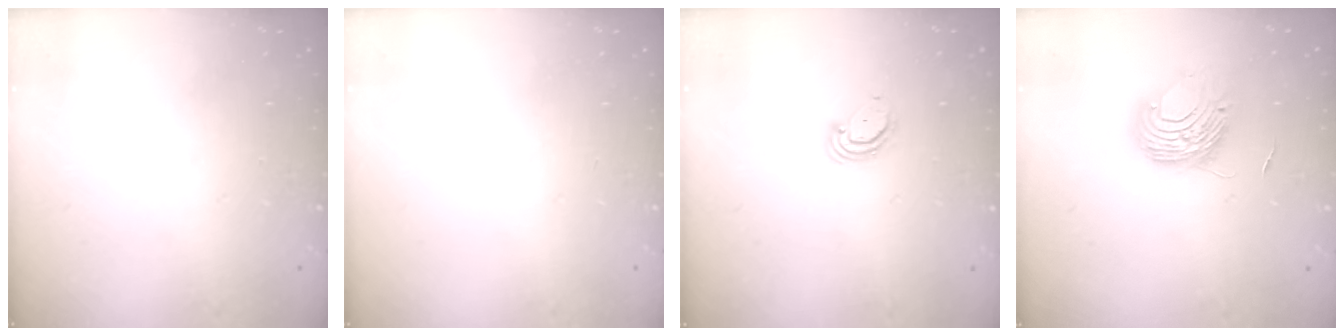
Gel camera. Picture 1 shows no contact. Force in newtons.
{"total": 0.0}
{"total": 3.1, "press": 3.1, "slide": 0.2}
{"total": 8.8, "press": 8.8, "slide": 0.3}